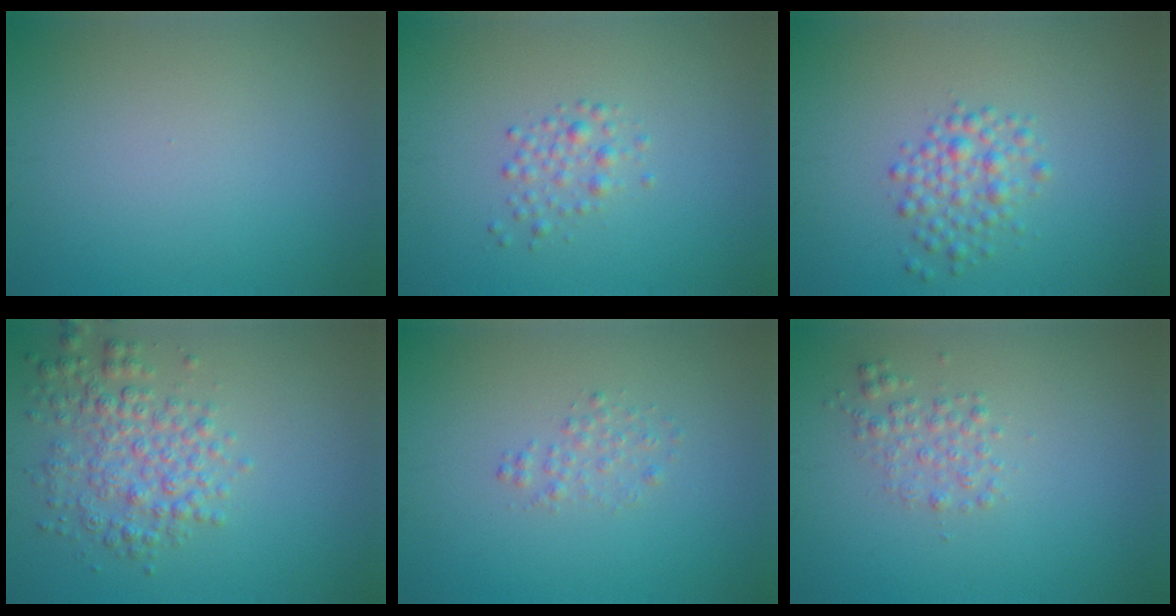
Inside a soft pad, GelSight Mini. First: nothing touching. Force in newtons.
{"total": 2.2, "press": 2.2, "slide": 0.1}
{"total": 2.6, "press": 2.6, "slide": 0.0}
{"total": 4.1, "press": 4.1, "slide": 0.1}
{"total": 1.2, "press": 1.2, "slide": 0.0}
{"total": 1.7, "press": 1.7, "slide": 0.1}